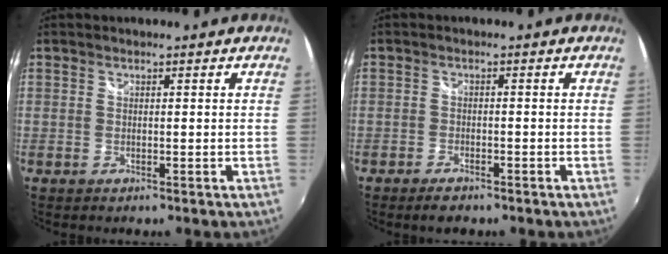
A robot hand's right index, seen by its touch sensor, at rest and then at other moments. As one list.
[{"total": 3.1, "force": [-2.4, 1.3, 1.5], "torque": [-0.039, -0.006, -0.043]}]